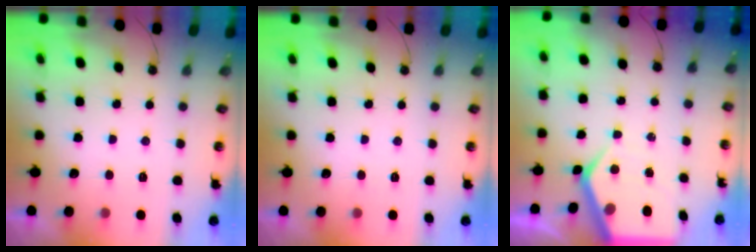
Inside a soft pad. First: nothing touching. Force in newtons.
{"total": 0.0}
{"total": 7.2, "press": 7.2, "slide": 0.6}